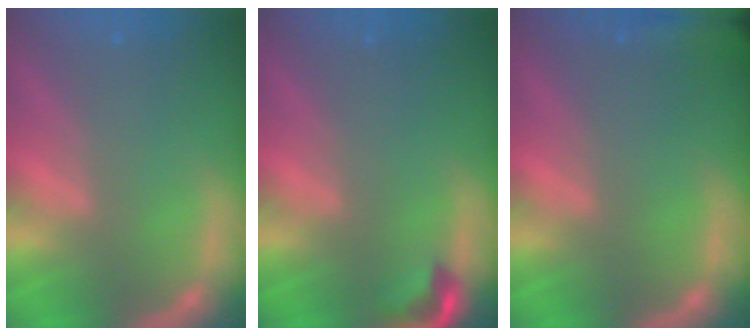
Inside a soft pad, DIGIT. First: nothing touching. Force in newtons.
{"total": 1.9}
{"total": 8.0}